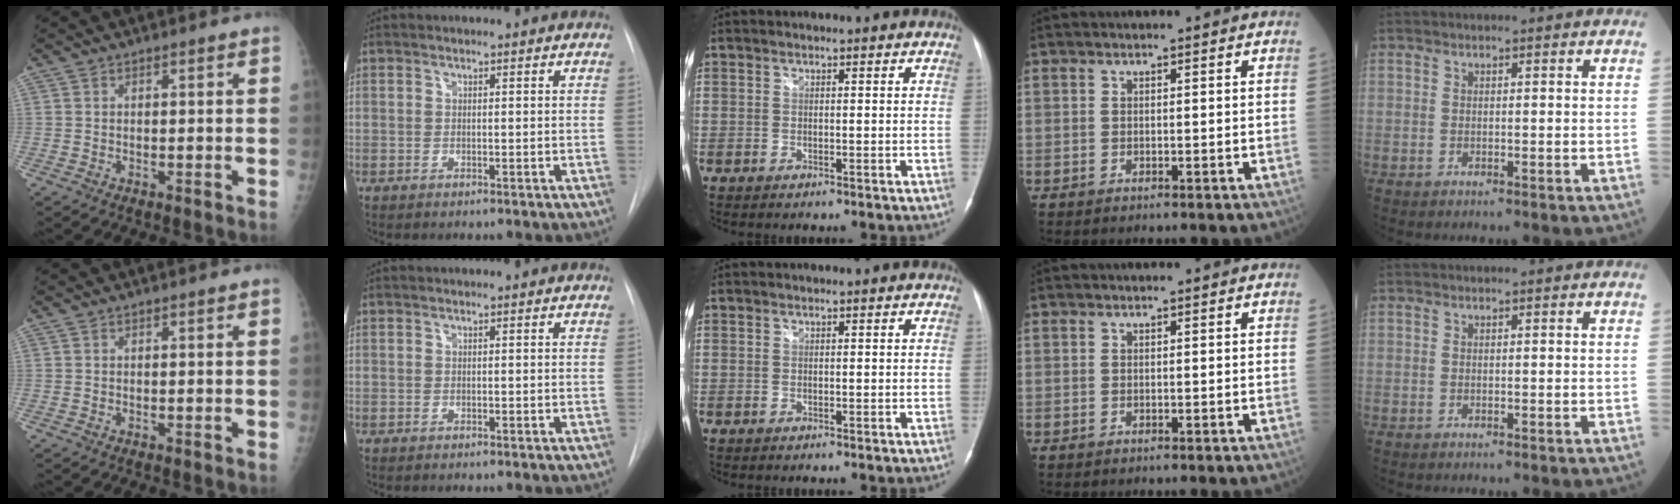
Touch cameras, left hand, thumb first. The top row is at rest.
{}